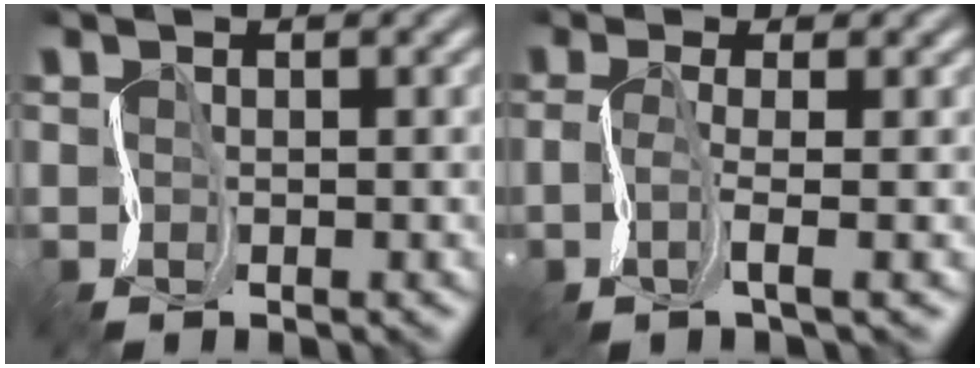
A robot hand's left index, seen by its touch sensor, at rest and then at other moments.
{"total": 2.2, "force": [-0.1, 0.2, 2.2], "torque": [-0.050, -0.004, -0.007]}